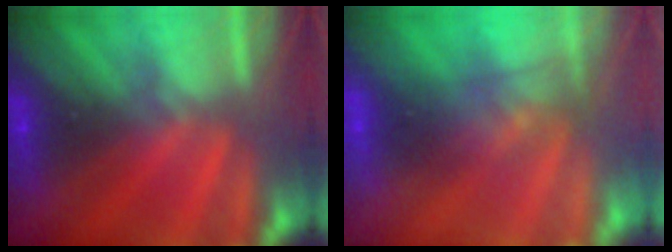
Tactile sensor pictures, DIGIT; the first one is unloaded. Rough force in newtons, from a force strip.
{"total": 2.7}